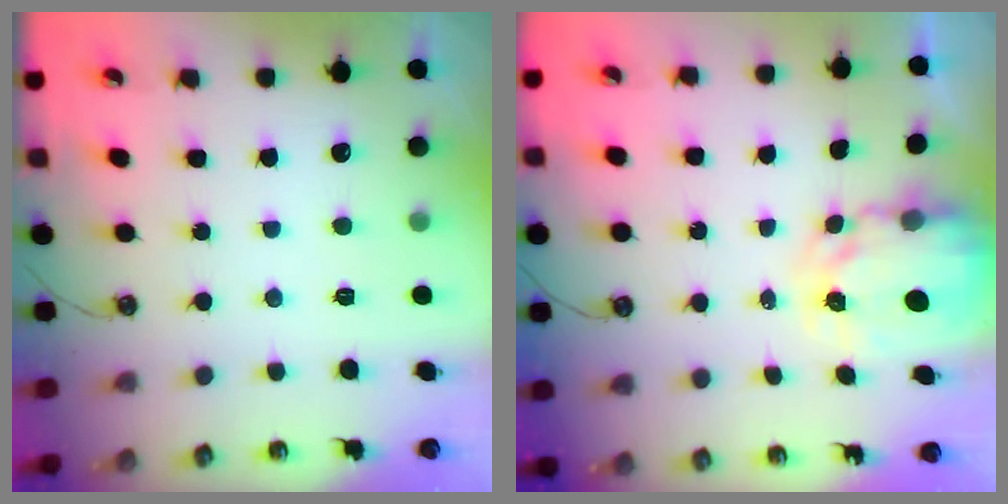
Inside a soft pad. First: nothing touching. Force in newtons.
{"total": 5.0, "press": 5.0, "slide": 0.4}